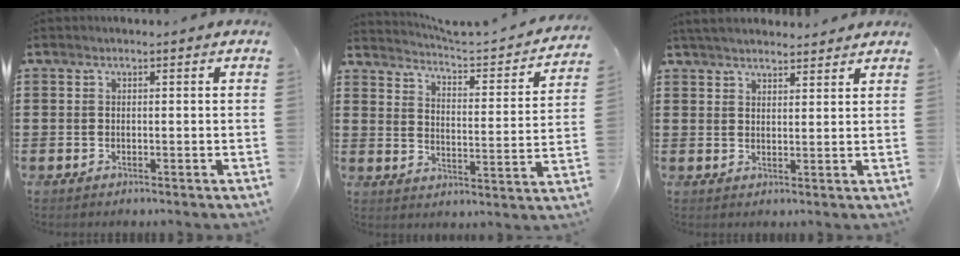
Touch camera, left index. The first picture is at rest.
{"total": 2.8, "force": [2.8, -0.4, 0.6], "torque": [-0.032, -0.030, 0.036]}
{"total": 3.5, "force": [3.4, 0.3, 0.6], "torque": [-0.020, -0.004, 0.065]}